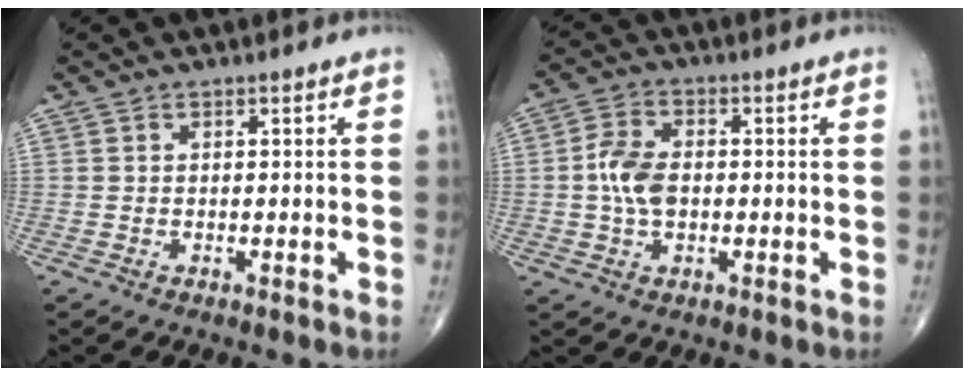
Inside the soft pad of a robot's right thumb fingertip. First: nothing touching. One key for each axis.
{"total": 6.8, "fx": -0.3, "fy": 4.2, "fz": 5.3, "tx": -0.105, "ty": 0.010, "tz": -0.009}